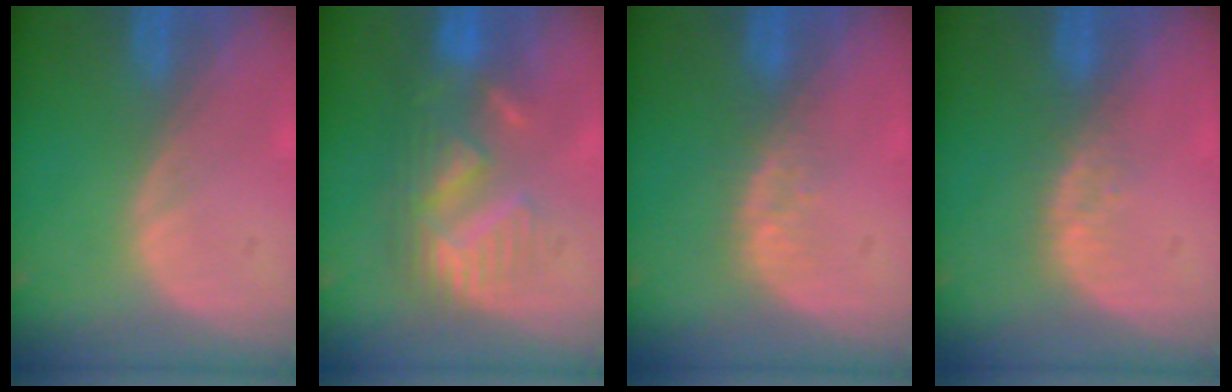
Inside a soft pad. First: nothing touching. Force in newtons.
{"total": 8.7, "press": 8.0, "slide": 3.3}
{"total": 3.2, "press": 2.6, "slide": 1.8}
{"total": 2.9, "press": 2.3, "slide": 1.8}